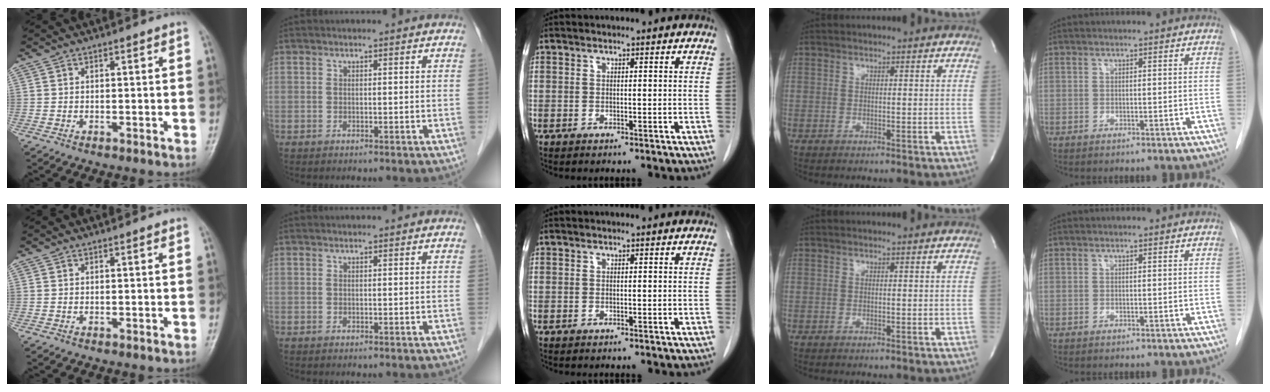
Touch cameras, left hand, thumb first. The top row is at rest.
{}